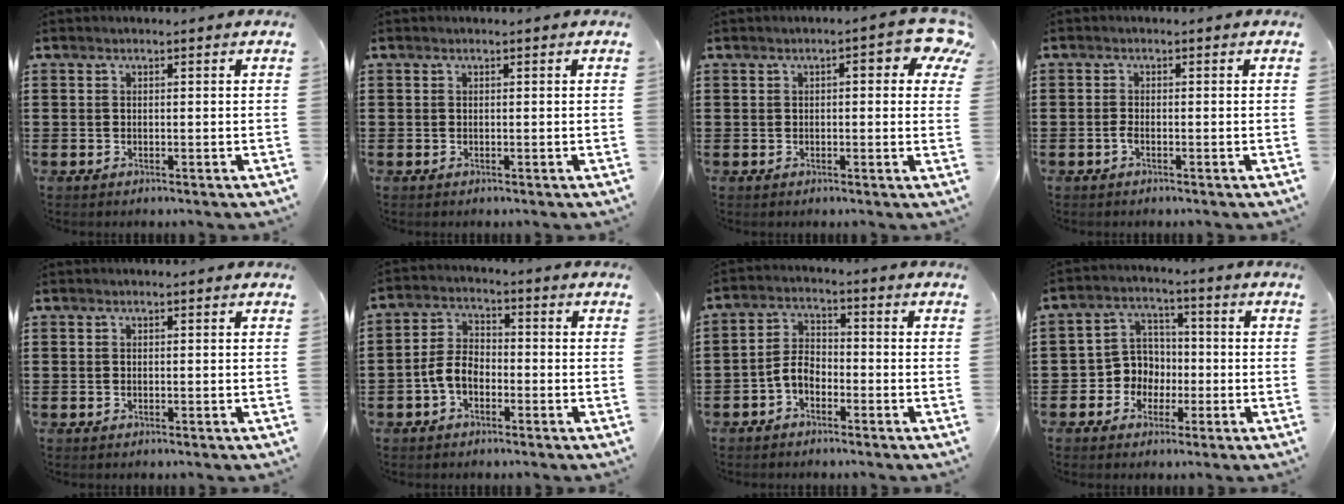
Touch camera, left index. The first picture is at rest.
{"total": 0.0}
{"total": 4.5, "force": [1.6, 1.2, 4.1], "torque": [-0.059, -0.002, 0.020]}
{"total": 0.8, "force": [-0.4, 0.1, 0.7], "torque": [-0.015, -0.001, -0.007]}
{"total": 0.0}
{"total": 4.6, "force": [-2.2, 2.8, 3.0], "torque": [-0.080, 0.005, -0.049]}
{"total": 4.1, "force": [-2.5, 2.3, 2.4], "torque": [-0.066, 0.003, -0.056]}
{"total": 5.7, "force": [-1.4, 5.4, 1.3], "torque": [-0.051, 0.009, -0.030]}